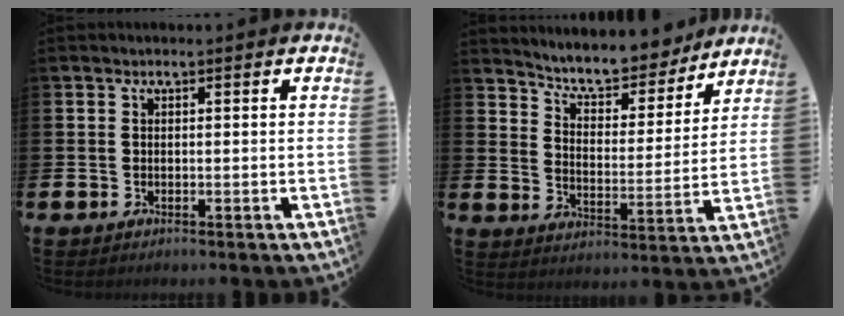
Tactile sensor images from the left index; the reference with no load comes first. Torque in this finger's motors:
{"motor_torque": [1.07, -1.06, 0.30, 0.08]}